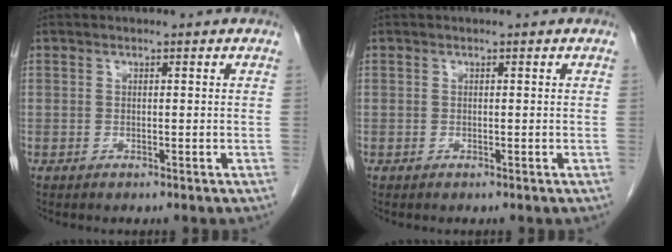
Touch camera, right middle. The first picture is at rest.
{"total": 0.0}